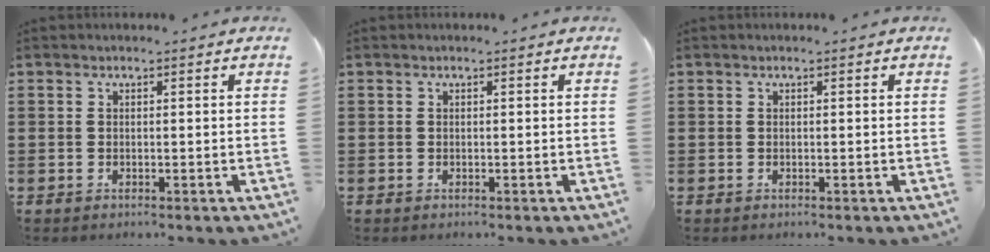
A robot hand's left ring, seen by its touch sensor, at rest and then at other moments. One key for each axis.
{"total": 0.0}
{"total": 0.0}